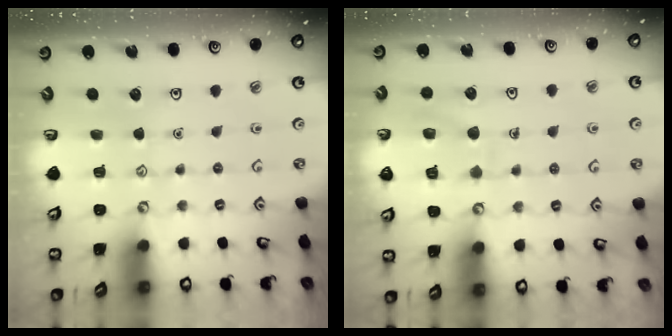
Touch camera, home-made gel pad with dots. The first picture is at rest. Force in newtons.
{"total": 8.6, "press": 8.6, "slide": 0.8}